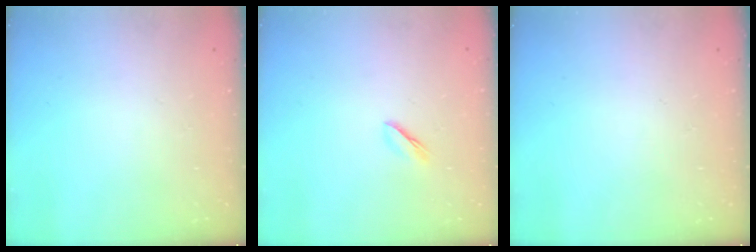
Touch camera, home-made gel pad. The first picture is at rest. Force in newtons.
{"total": 2.5, "press": 2.5, "slide": 0.4}
{"total": 0.0}